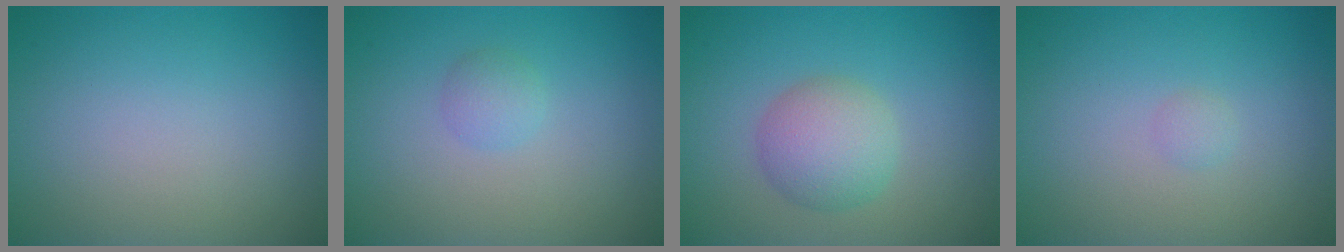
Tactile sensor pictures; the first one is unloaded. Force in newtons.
{"total": 1.3, "press": 1.3, "slide": 0.0}
{"total": 3.9, "press": 3.9, "slide": 0.1}
{"total": 0.6, "press": 0.6, "slide": 0.0}